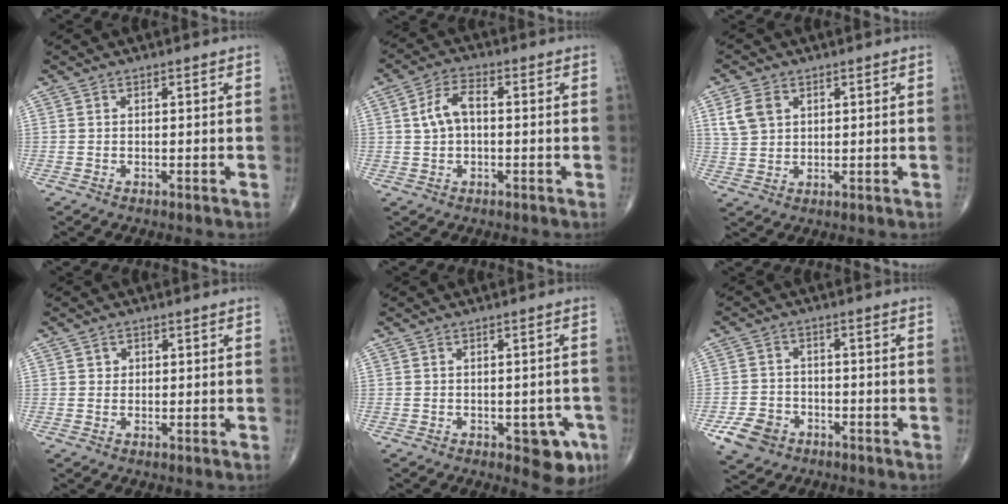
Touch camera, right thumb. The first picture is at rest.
{"total": 5.9, "force": [0.5, 3.4, 4.9], "torque": [-0.096, 0.019, 0.003]}
{"total": 5.8, "force": [2.3, 4.2, 3.2], "torque": [-0.054, -0.002, 0.049]}
{"total": 0.5, "force": [0.0, 0.4, 0.3], "torque": [-0.004, 0.001, -0.001]}
{"total": 6.6, "force": [-2.8, 3.2, 5.1], "torque": [-0.031, 0.006, -0.030]}
{"total": 6.9, "force": [-3.6, 5.2, 2.8], "torque": [-0.042, 0.018, -0.062]}